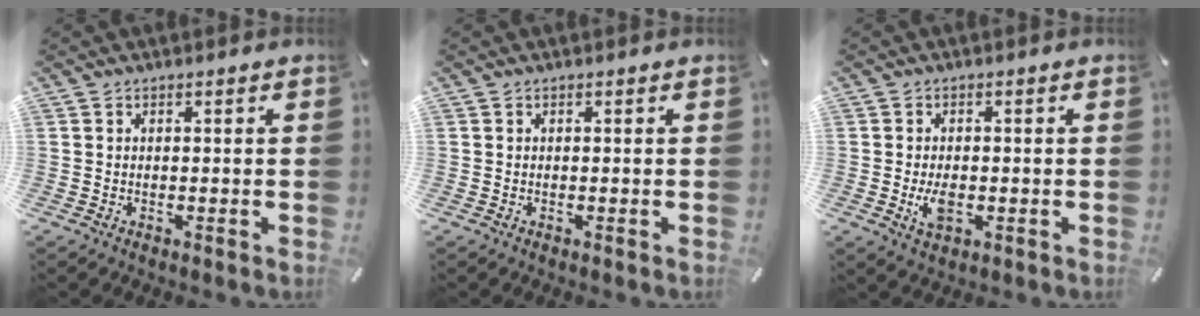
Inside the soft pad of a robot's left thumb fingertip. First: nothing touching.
{"total": 0.0}
{"total": 4.4, "force": [-0.9, 2.5, 3.5], "torque": [-0.081, -0.004, -0.018]}